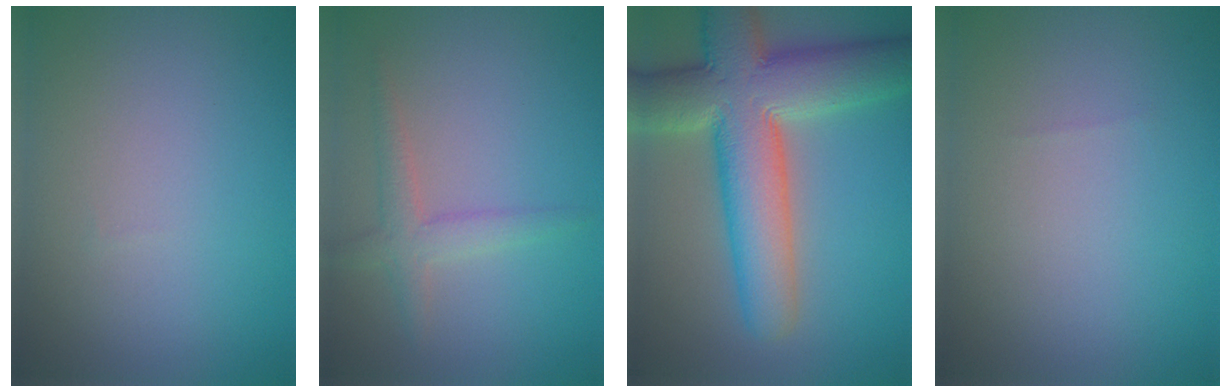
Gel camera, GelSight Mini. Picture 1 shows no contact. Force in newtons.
{"total": 2.5, "press": 2.5, "slide": 0.1}
{"total": 11.8, "press": 11.8, "slide": 0.6}
{"total": 0.0}